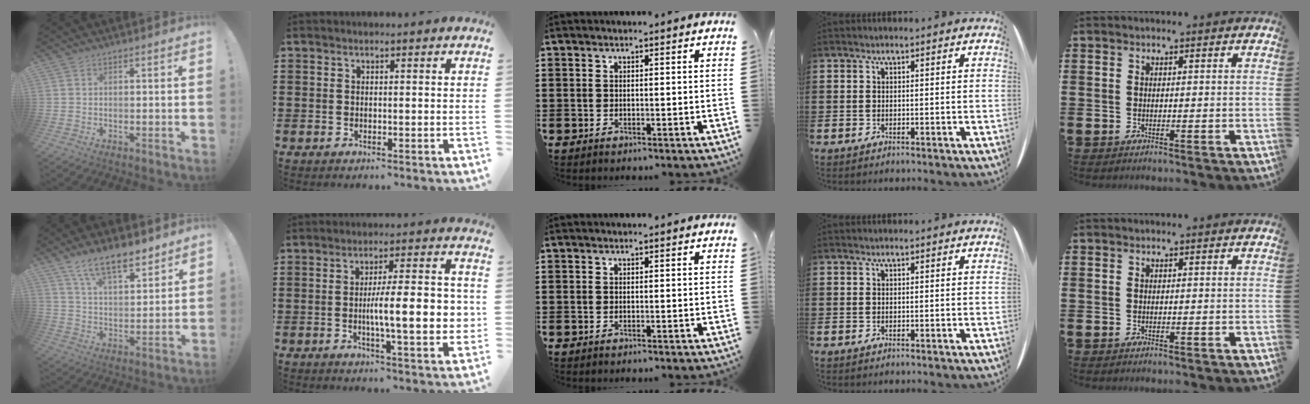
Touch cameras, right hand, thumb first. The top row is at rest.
{"thumb": {"total": 12.7, "force": [9.7, 4.4, 7.0], "torque": [-0.113, -0.060, 0.172]}, "index": {"total": 11.4, "force": [-0.9, 2.3, 11.1], "torque": [-0.161, -0.005, -0.019]}}